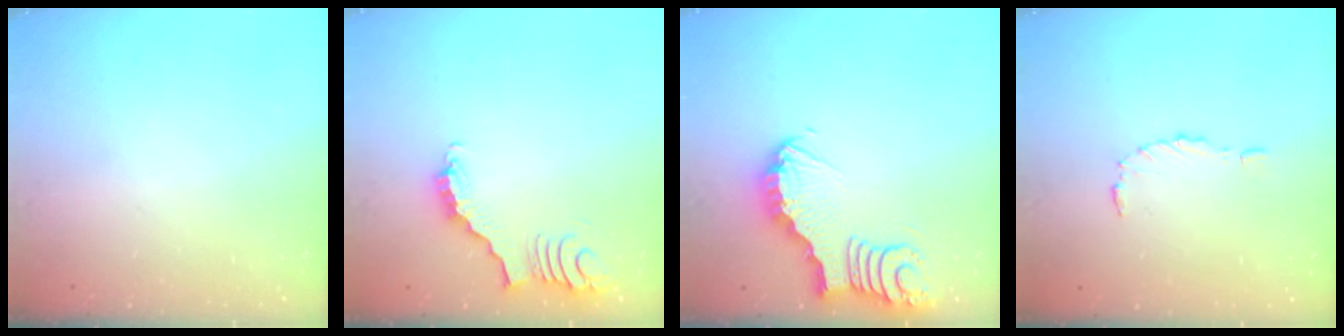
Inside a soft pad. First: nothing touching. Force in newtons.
{"total": 3.6, "press": 3.6, "slide": 0.5}
{"total": 4.0, "press": 4.0, "slide": 0.3}
{"total": 2.8, "press": 2.8, "slide": 0.4}